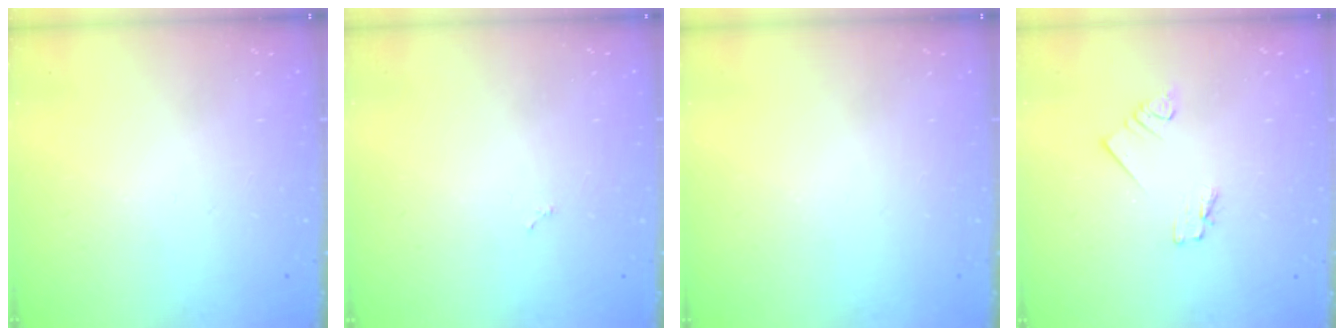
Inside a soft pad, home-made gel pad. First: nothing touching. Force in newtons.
{"total": 1.8, "press": 1.8, "slide": 0.3}
{"total": 0.0}
{"total": 1.6, "press": 1.5, "slide": 0.2}